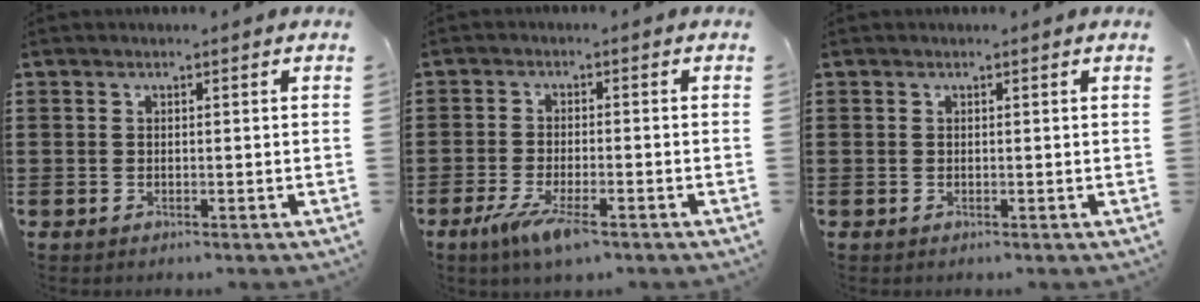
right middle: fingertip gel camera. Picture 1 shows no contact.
{"total": 6.0, "force": [-3.4, 1.1, 4.8], "torque": [-0.109, -0.020, -0.063]}
{"total": 0.0}